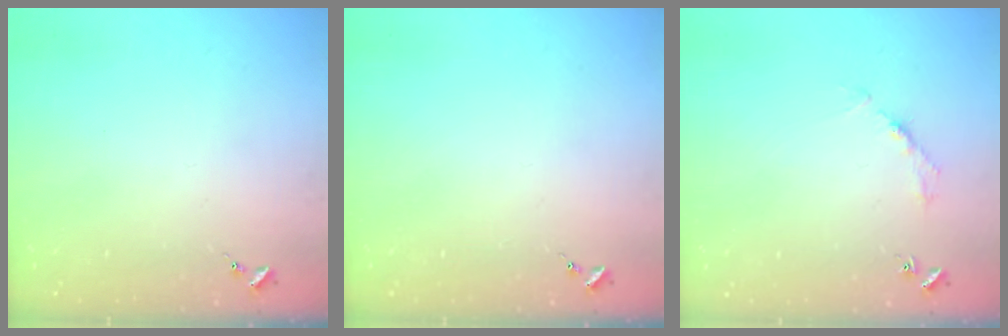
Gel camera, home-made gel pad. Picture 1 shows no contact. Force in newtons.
{"total": 0.0}
{"total": 2.7, "press": 2.7, "slide": 0.4}